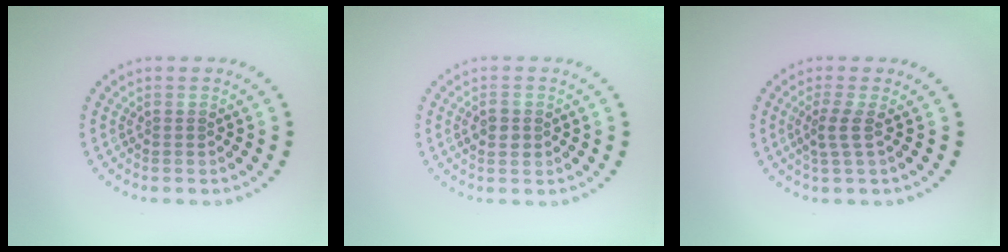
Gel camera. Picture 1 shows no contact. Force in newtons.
{"total": 2.1, "press": 2.1, "slide": 0.1}
{"total": 2.1, "press": 1.4, "slide": 1.5}